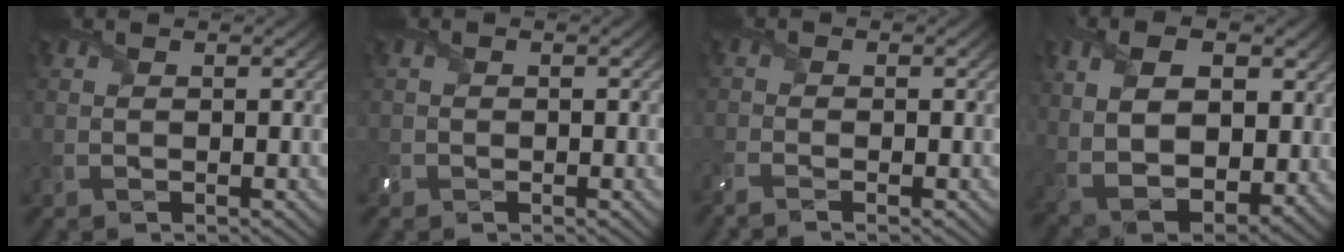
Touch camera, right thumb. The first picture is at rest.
{"total": 1.0, "force": [-0.6, 0.8, 0.2], "torque": [-0.006, -0.002, -0.016]}
{"total": 2.6, "force": [-2.0, 0.7, 1.6], "torque": [-0.044, -0.006, -0.046]}
{"total": 13.8, "force": [2.5, 8.6, 10.4], "torque": [-0.202, -0.011, 0.052]}